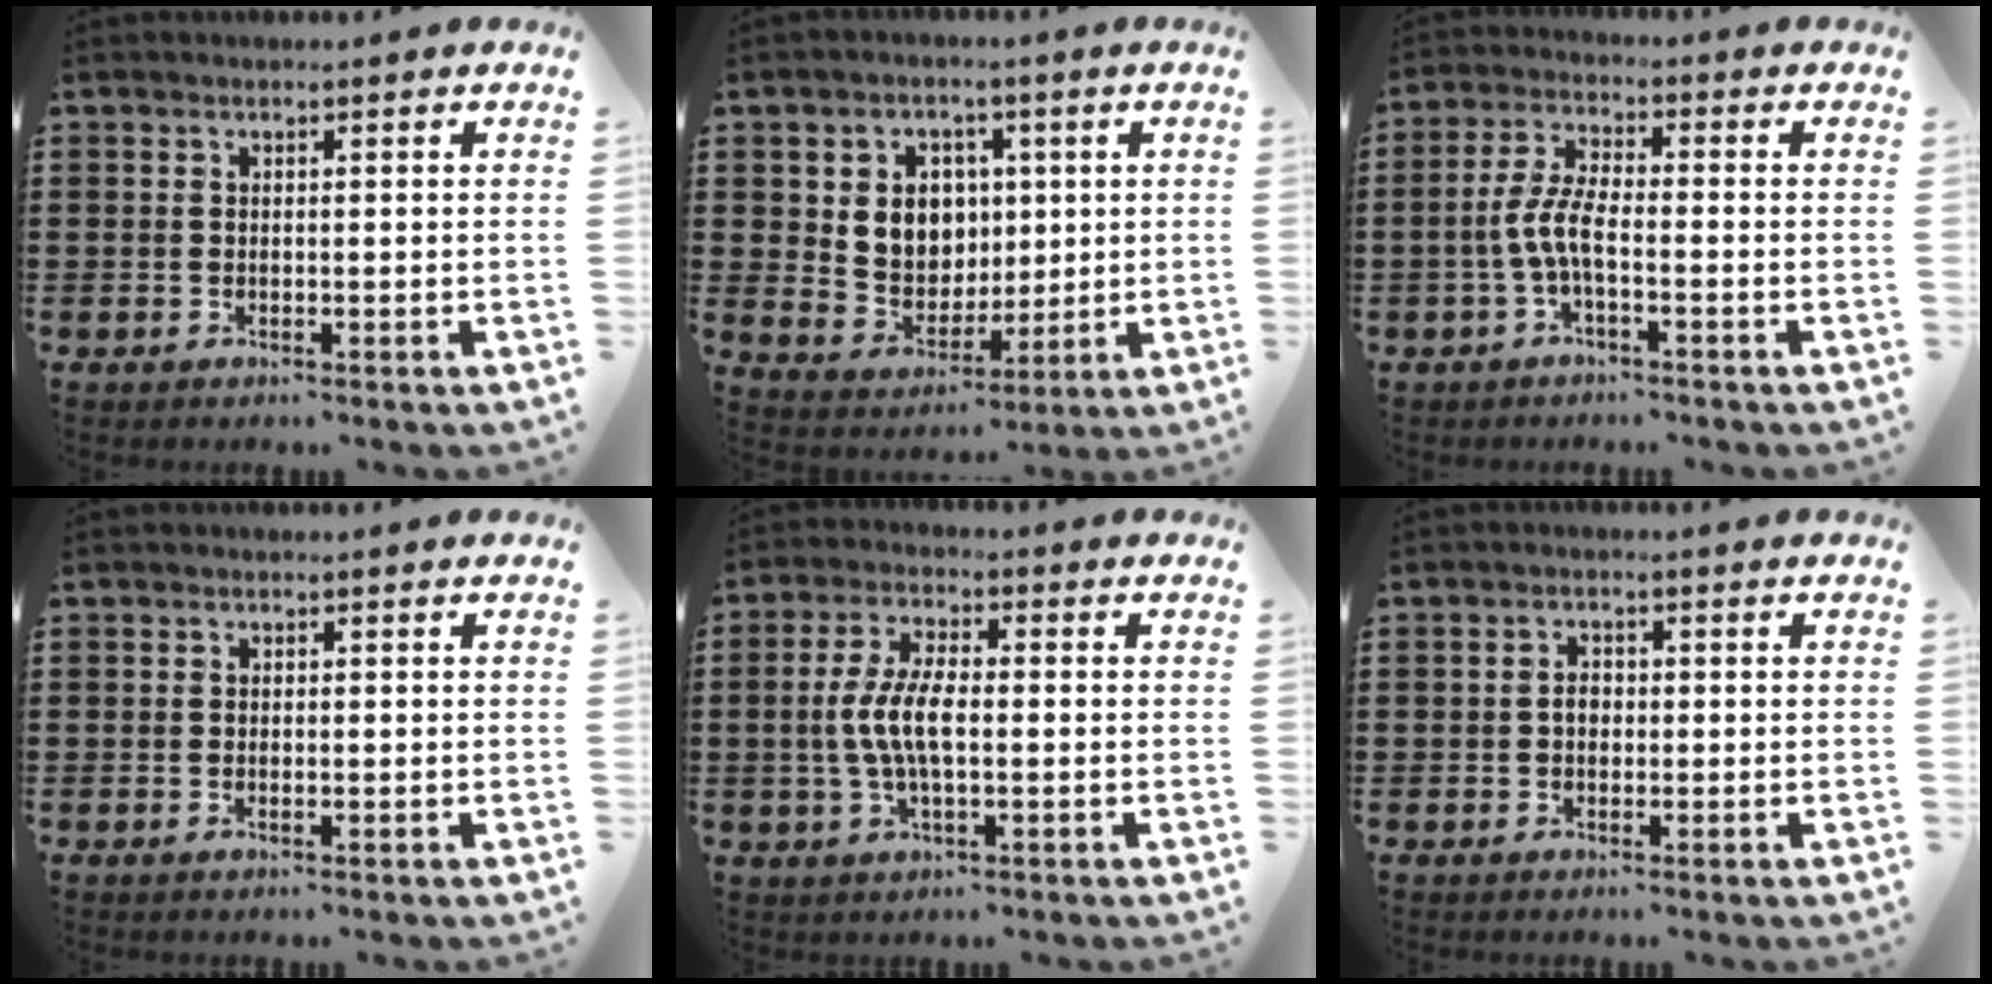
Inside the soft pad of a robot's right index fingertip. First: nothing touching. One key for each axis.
{"total": 6.5, "fx": 1.4, "fy": 5.9, "fz": 2.4, "tx": -0.059, "ty": 0.012, "tz": 0.024}
{"total": 5.3, "fx": -1.9, "fy": 1.3, "fz": 4.8, "tx": -0.119, "ty": -0.009, "tz": -0.044}
{"total": 0.7, "fx": -0.1, "fy": 0.3, "fz": 0.6, "tx": -0.012, "ty": -0.001, "tz": -0.001}
{"total": 6.6, "fx": -0.8, "fy": 2.3, "fz": 6.1, "tx": -0.141, "ty": -0.007, "tz": -0.025}
{"total": 1.8, "fx": -0.3, "fy": 1.1, "fz": 1.3, "tx": -0.026, "ty": 0.004, "tz": -0.007}